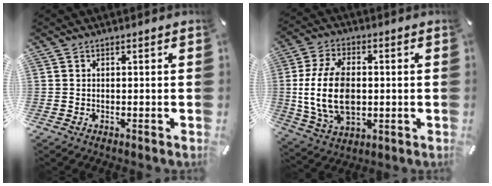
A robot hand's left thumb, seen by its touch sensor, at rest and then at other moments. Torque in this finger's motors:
{"motor_torque": [2.49, 2.51, 0.78, -0.18, 0.34]}